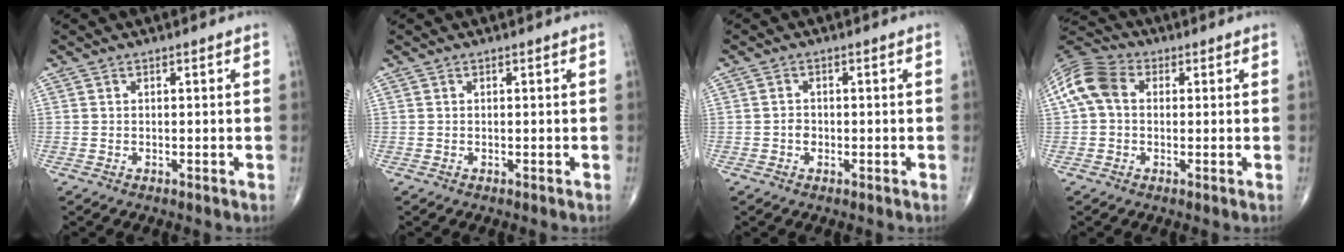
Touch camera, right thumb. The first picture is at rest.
{"total": 0.0}
{"total": 1.5, "force": [-0.4, 1.1, 0.9], "torque": [-0.012, 0.005, -0.006]}
{"total": 9.1, "force": [1.2, 6.7, 6.2], "torque": [-0.130, 0.030, 0.013]}